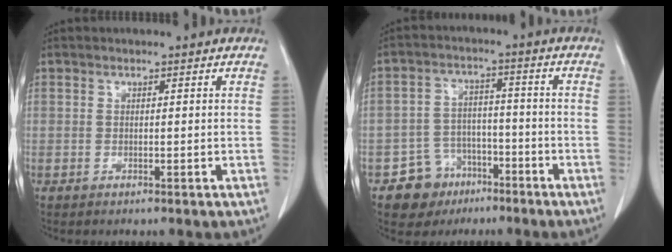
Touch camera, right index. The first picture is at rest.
{"total": 7.1, "force": [-4.2, 5.7, 0.8], "torque": [-0.007, 0.012, -0.062]}